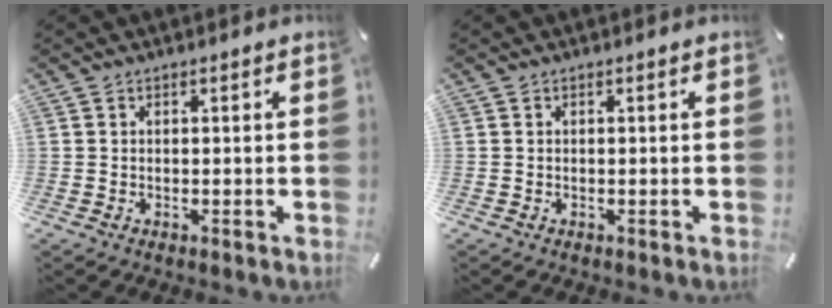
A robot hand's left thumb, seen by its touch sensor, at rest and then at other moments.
{"total": 0.0}